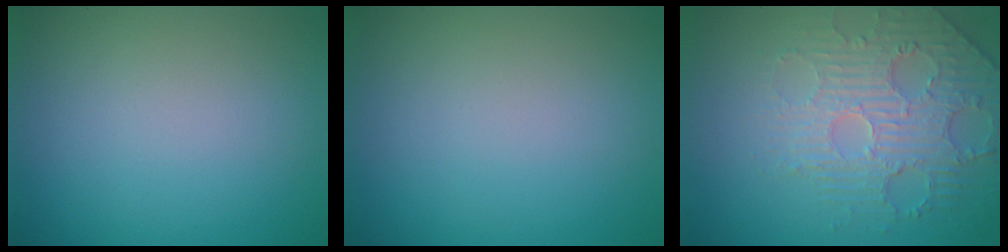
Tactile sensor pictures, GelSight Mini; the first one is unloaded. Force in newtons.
{"total": 0.0}
{"total": 4.8, "press": 3.8, "slide": 2.9}